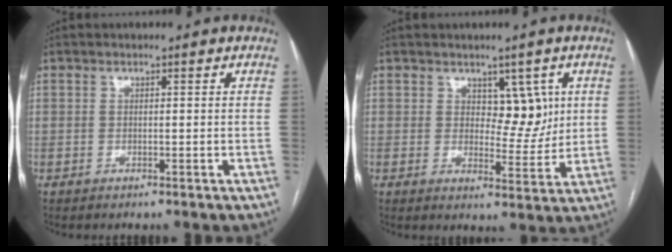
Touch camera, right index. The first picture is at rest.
{"total": 5.5, "force": [2.1, 3.1, 4.0], "torque": [-0.043, 0.001, 0.034]}